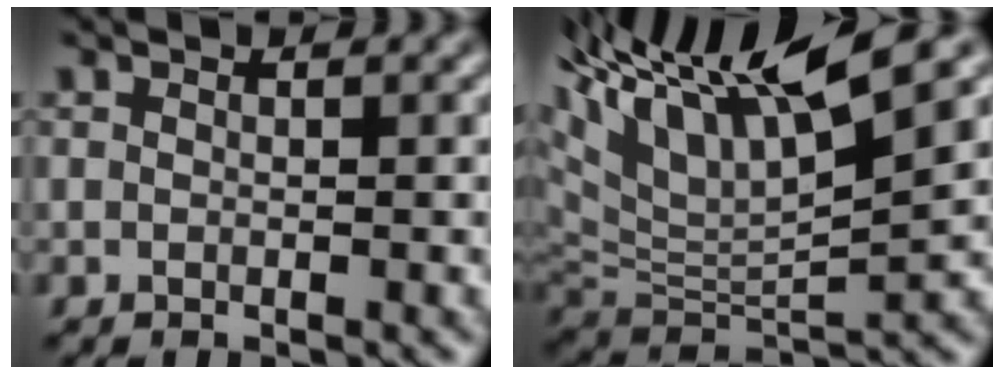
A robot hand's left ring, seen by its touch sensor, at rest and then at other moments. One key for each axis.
{"total": 11.4, "fx": 5.2, "fy": 3.6, "fz": 9.5, "tx": -0.186, "ty": 0.027, "tz": 0.095}